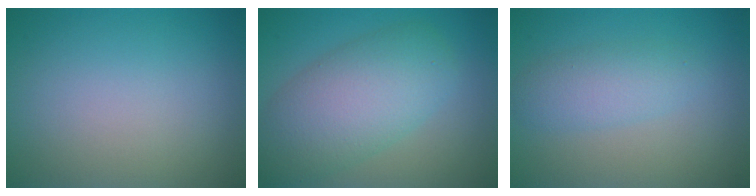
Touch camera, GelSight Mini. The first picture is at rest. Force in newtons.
{"total": 7.2, "press": 7.2, "slide": 0.0}
{"total": 2.8, "press": 2.8, "slide": 0.2}